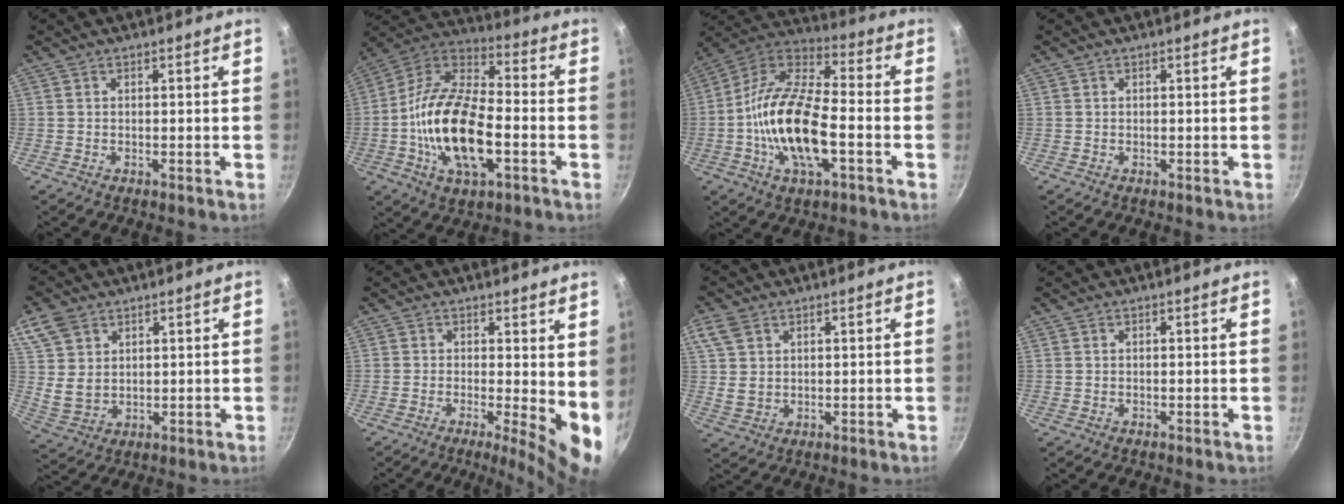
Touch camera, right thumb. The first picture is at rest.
{"total": 20.3, "force": [-4.7, 9.7, 17.2], "torque": [-0.315, 0.034, -0.104]}
{"total": 18.9, "force": [-4.3, 8.1, 16.5], "torque": [-0.308, 0.036, -0.101]}
{"total": 0.0}
{"total": 8.7, "force": [4.1, 6.7, 3.8], "torque": [-0.049, -0.021, 0.084]}
{"total": 8.0, "force": [-0.1, 2.5, 7.5], "torque": [-0.093, -0.016, -0.001]}
{"total": 5.9, "force": [2.7, 4.2, 3.1], "torque": [-0.051, -0.007, 0.054]}
{"total": 0.0}